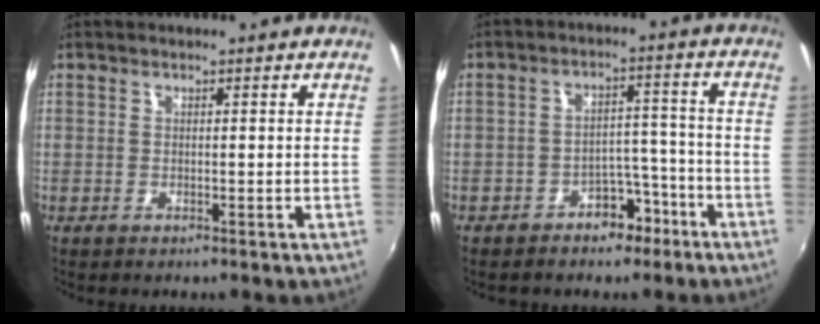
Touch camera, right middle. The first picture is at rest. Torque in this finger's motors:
{"motor_torque": [1.09, -1.05, 0.10, 0.02]}